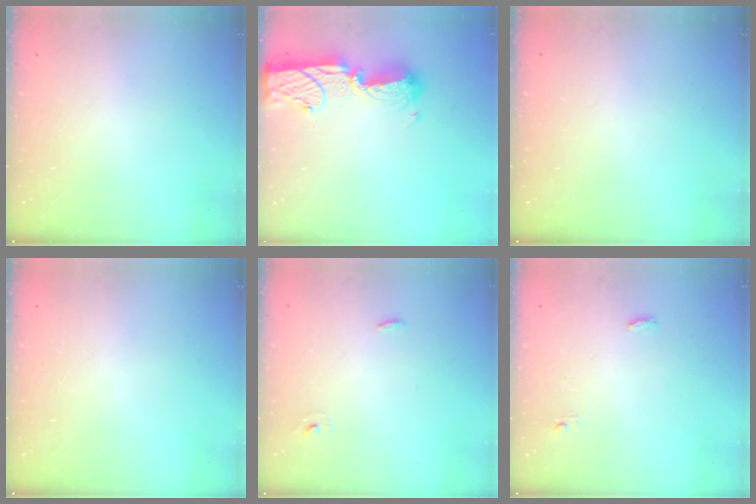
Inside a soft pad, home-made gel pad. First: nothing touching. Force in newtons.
{"total": 15.3, "press": 14.8, "slide": 4.0}
{"total": 0.0}
{"total": 0.0}
{"total": 3.1, "press": 2.8, "slide": 1.2}
{"total": 3.5, "press": 3.4, "slide": 0.9}